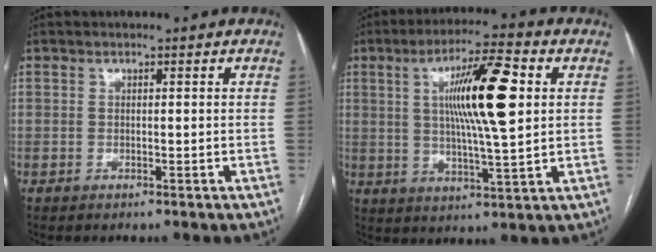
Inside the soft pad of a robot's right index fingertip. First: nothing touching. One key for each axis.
{"total": 13.5, "fx": 3.0, "fy": 1.2, "fz": 13.0, "tx": -0.225, "ty": 0.008, "tz": 0.049}